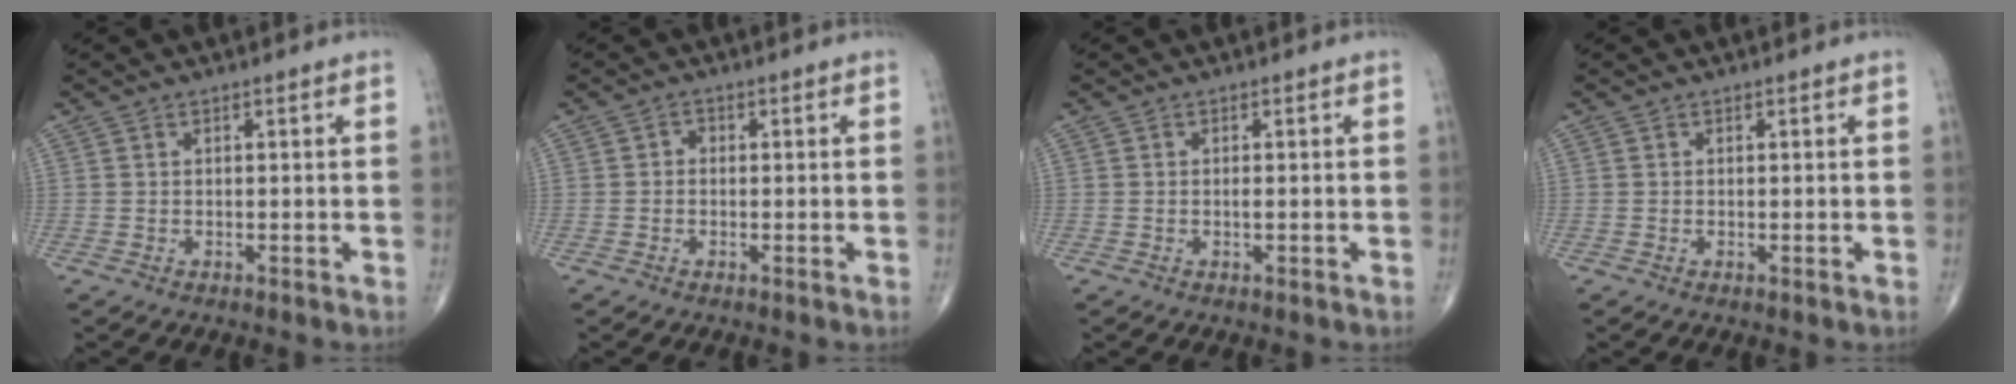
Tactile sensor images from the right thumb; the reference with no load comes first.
{"total": 1.2, "force": [-0.2, 1.0, 0.6], "torque": [0.000, 0.004, -0.009]}
{"total": 0.8, "force": [-0.1, 0.2, 0.7], "torque": [-0.014, -0.001, -0.003]}
{"total": 0.0}